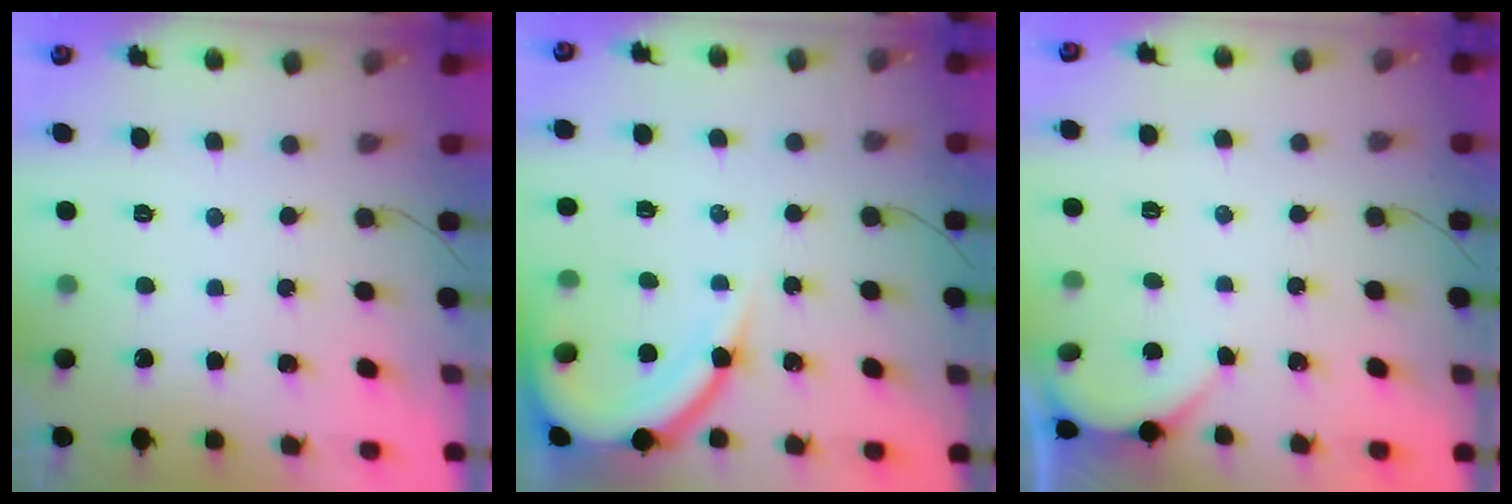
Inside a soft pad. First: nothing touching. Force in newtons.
{"total": 9.8, "press": 9.7, "slide": 1.0}
{"total": 2.1, "press": 2.1, "slide": 0.2}